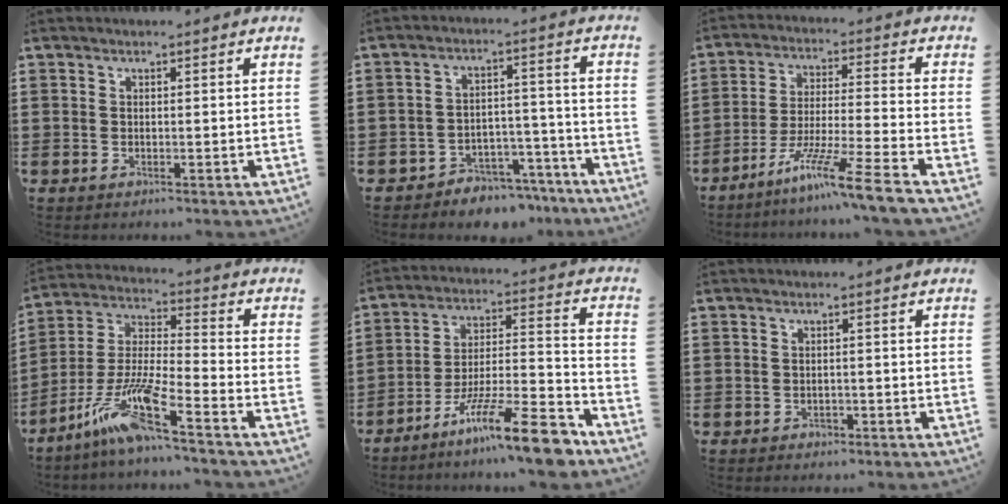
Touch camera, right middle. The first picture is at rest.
{"total": 5.0, "force": [-4.7, 1.5, 0.4], "torque": [-0.009, 0.018, -0.094]}
{"total": 10.1, "force": [-7.9, -0.9, 6.4], "torque": [-0.119, -0.006, -0.154]}
{"total": 11.2, "force": [-8.1, 0.5, 7.6], "torque": [-0.169, -0.011, -0.165]}
{"total": 14.5, "force": [-10.7, 1.3, 9.7], "torque": [-0.151, 0.030, -0.190]}
{"total": 0.8, "force": [-0.5, 0.6, 0.3], "torque": [-0.008, -0.002, -0.011]}